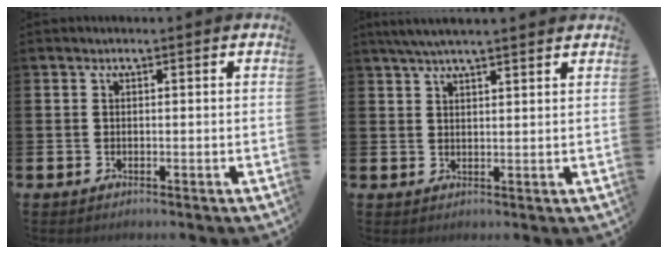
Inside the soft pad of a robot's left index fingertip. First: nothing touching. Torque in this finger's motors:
{"motor_torque": [-0.10, -0.84, 0.69, 0.21]}